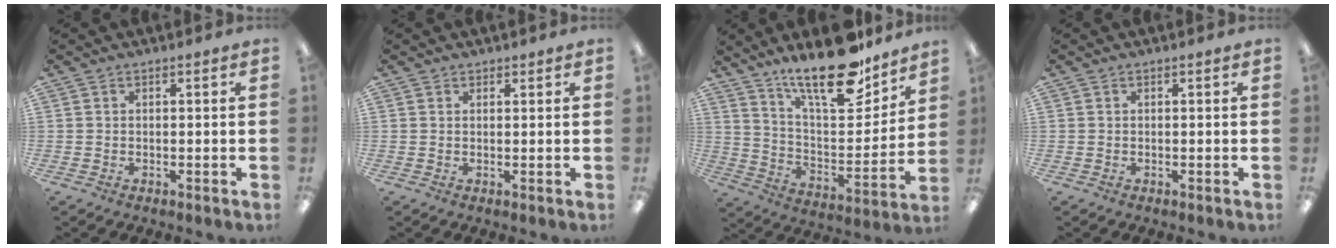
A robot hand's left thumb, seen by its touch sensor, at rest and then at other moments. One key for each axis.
{"total": 1.1, "fx": 0.9, "fy": 0.6, "fz": -0.1, "tx": 0.001, "ty": 0.001, "tz": 0.018}
{"total": 21.4, "fx": 16.5, "fy": 6.8, "fz": 11.8, "tx": -0.188, "ty": -0.113, "tz": 0.281}
{"total": 0.0}